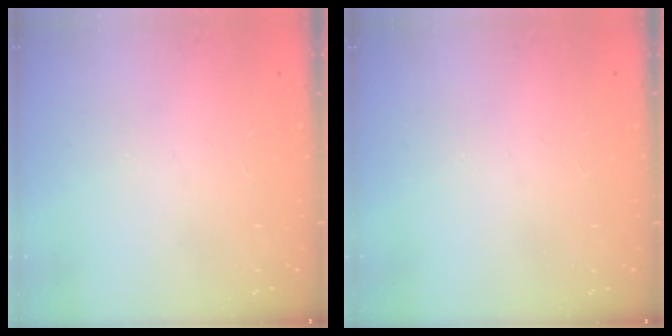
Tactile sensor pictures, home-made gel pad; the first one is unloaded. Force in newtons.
{"total": 0.0}